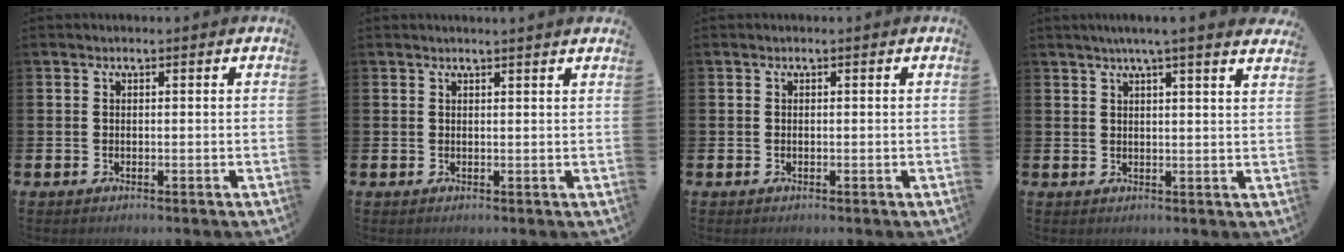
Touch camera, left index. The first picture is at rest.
{"total": 1.0, "force": [1.0, -0.3, 0.2], "torque": [0.001, -0.004, 0.018]}
{"total": 0.0}
{"total": 3.9, "force": [3.5, -0.7, 1.6], "torque": [-0.037, -0.013, 0.062]}